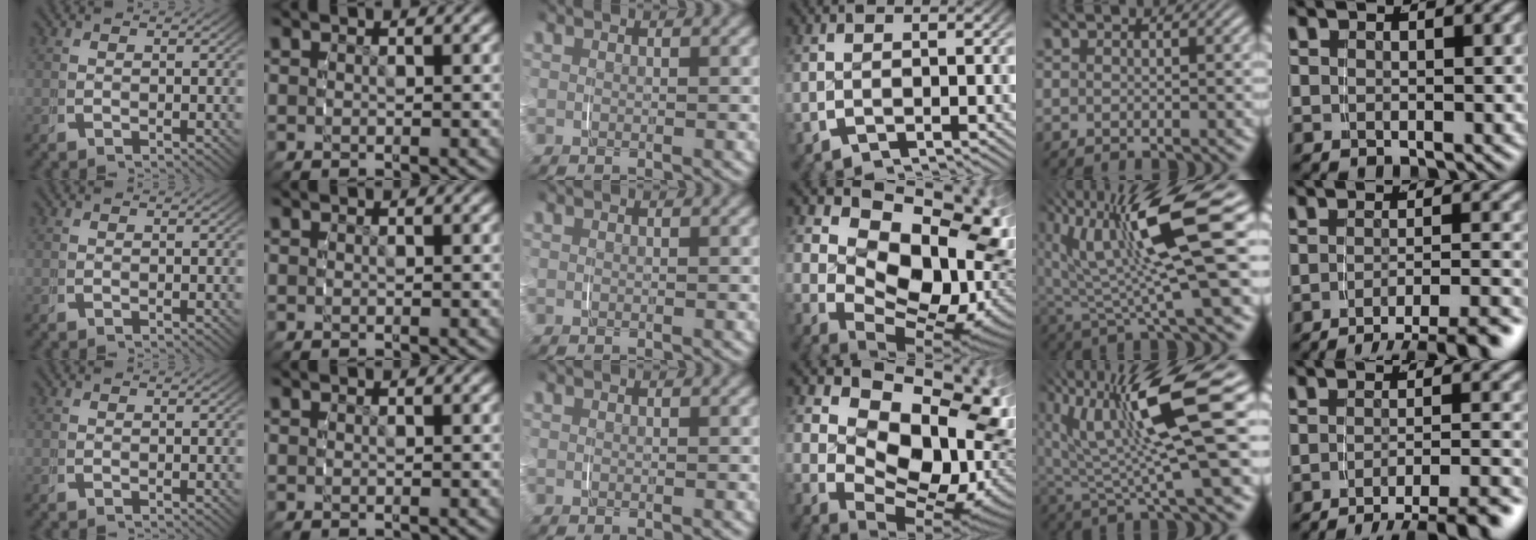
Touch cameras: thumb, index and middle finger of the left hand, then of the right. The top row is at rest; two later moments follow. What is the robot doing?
{"motion": "grasp_and_lifting", "object": "phone"}